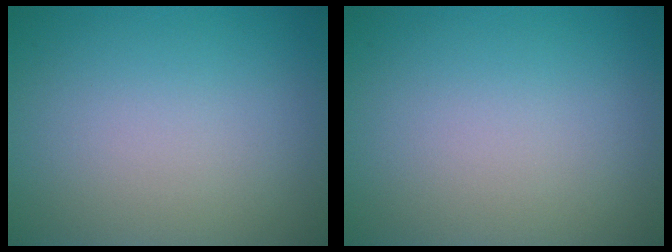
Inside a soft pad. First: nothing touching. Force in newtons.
{"total": 0.0}